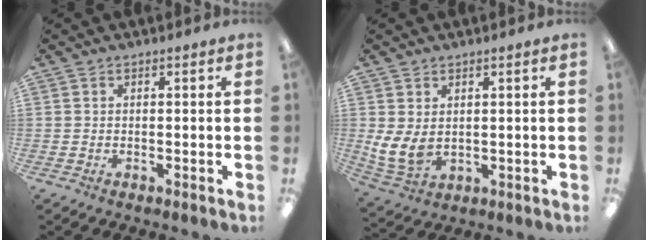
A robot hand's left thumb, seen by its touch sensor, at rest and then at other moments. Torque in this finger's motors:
{"motor_torque": [-0.21, 0.36, 0.52, -0.53, 0.07]}